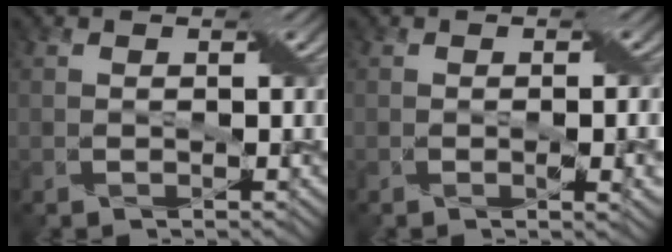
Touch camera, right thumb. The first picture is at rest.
{"total": 3.8, "force": [-0.7, 1.0, 3.6], "torque": [-0.054, -0.003, -0.009]}